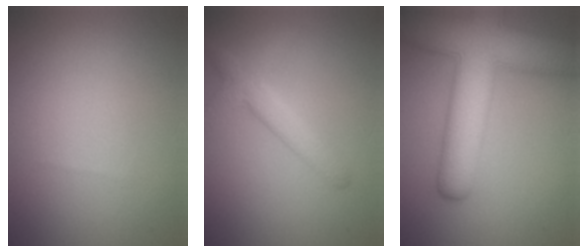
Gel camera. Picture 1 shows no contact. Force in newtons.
{"total": 2.9, "press": 2.9, "slide": 0.2}
{"total": 11.0, "press": 11.0, "slide": 0.6}